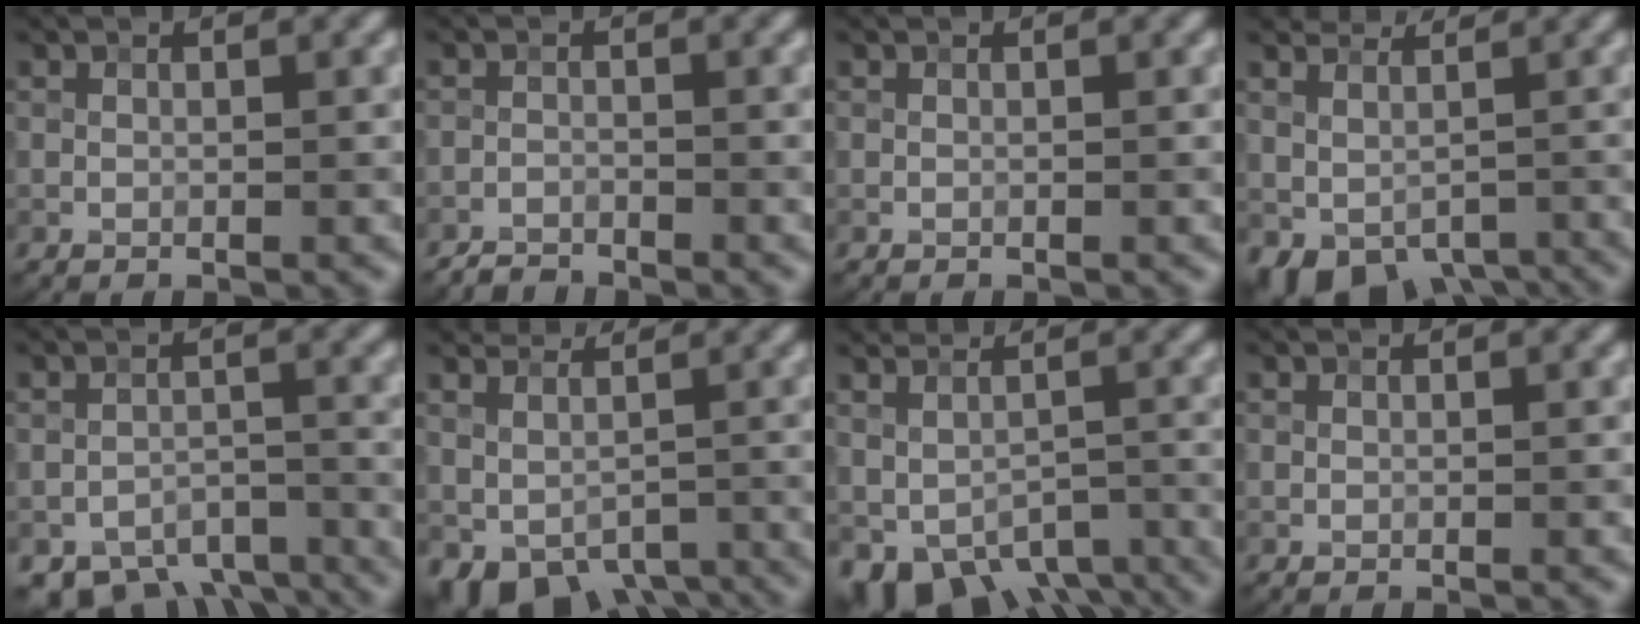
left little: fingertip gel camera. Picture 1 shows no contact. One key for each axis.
{"total": 1.6, "fx": -1.6, "fy": 0.1, "fz": -0.1, "tx": 0.001, "ty": 0.006, "tz": -0.034}
{"total": 0.0}
{"total": 5.0, "fx": -0.2, "fy": 4.2, "fz": 2.7, "tx": -0.024, "ty": -0.004, "tz": 0.009}
{"total": 8.1, "fx": -6.8, "fy": 3.7, "fz": 2.6, "tx": -0.026, "ty": -0.007, "tz": -0.097}
{"total": 5.7, "fx": -1.4, "fy": 4.7, "fz": 2.9, "tx": -0.025, "ty": -0.006, "tz": -0.010}
{"total": 7.4, "fx": -3.6, "fy": 5.2, "fz": 3.9, "tx": -0.055, "ty": -0.002, "tz": -0.048}
{"total": 0.0}